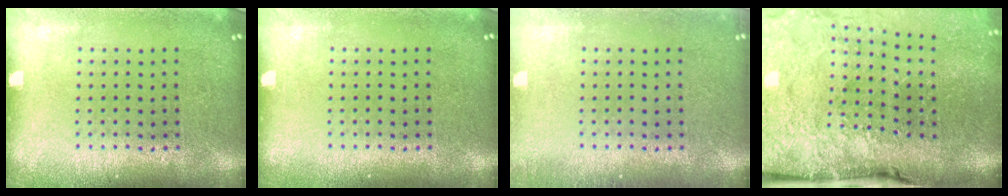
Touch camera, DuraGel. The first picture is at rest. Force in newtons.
{"total": 0.0}
{"total": 0.9, "press": 0.8, "slide": 0.3}
{"total": 4.8, "press": 3.7, "slide": 3.0}